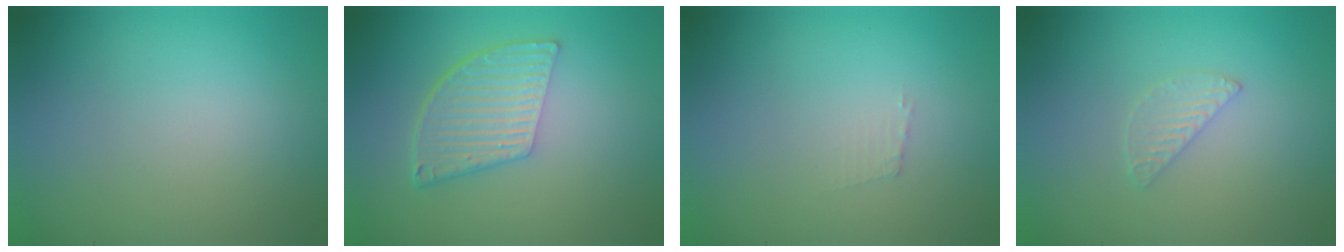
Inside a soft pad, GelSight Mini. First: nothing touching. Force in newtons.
{"total": 5.5, "press": 3.8, "slide": 4.0}
{"total": 0.7, "press": 0.7, "slide": 0.1}
{"total": 1.5, "press": 1.5, "slide": 0.2}